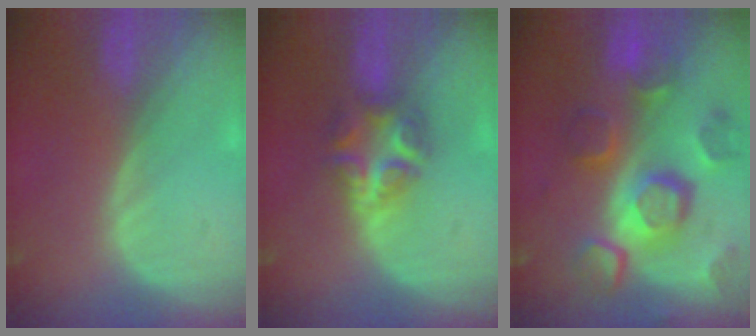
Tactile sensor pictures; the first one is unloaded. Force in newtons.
{"total": 6.0, "press": 5.9, "slide": 0.4}
{"total": 12.3, "press": 10.7, "slide": 6.0}